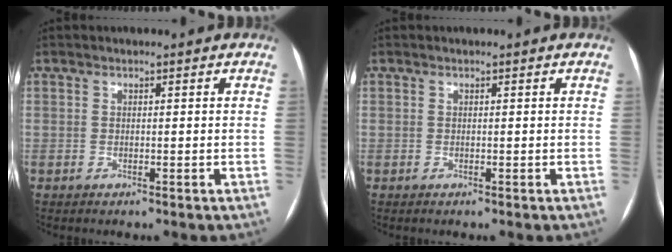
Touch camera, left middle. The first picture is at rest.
{"total": 0.0}